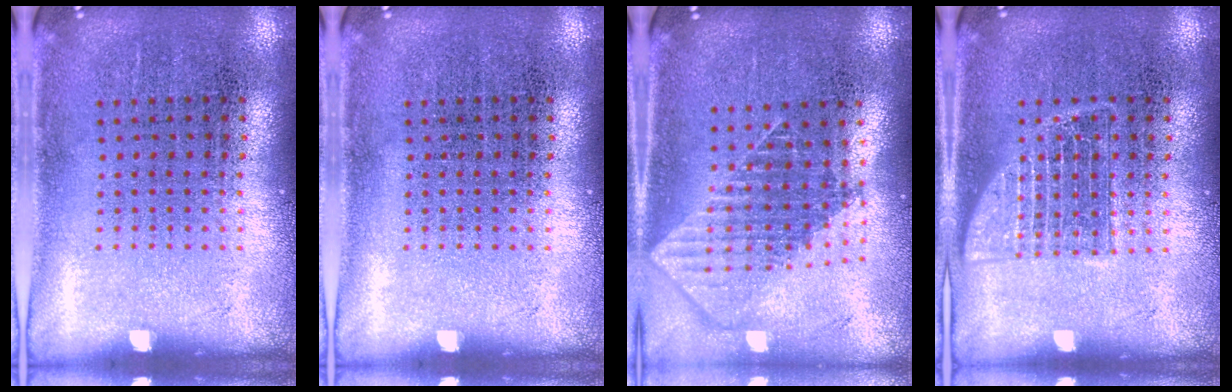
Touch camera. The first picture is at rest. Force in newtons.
{"total": 0.0}
{"total": 1.9, "press": 1.5, "slide": 1.2}
{"total": 2.2, "press": 2.1, "slide": 0.5}